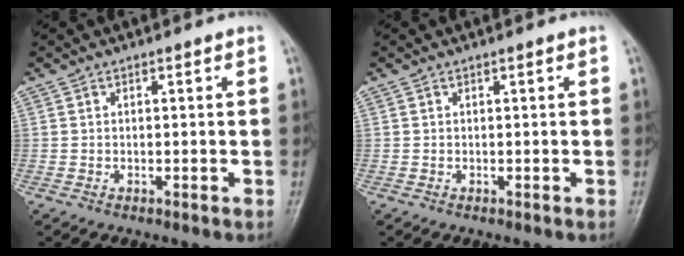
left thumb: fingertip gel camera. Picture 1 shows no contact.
{"total": 0.0}